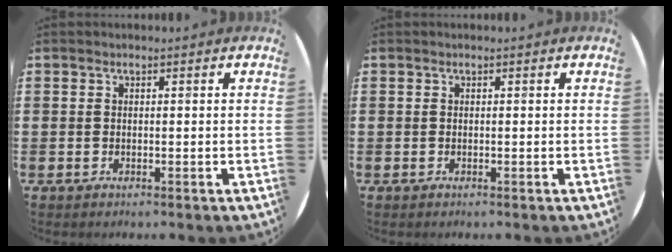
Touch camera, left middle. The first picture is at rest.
{"total": 0.0}